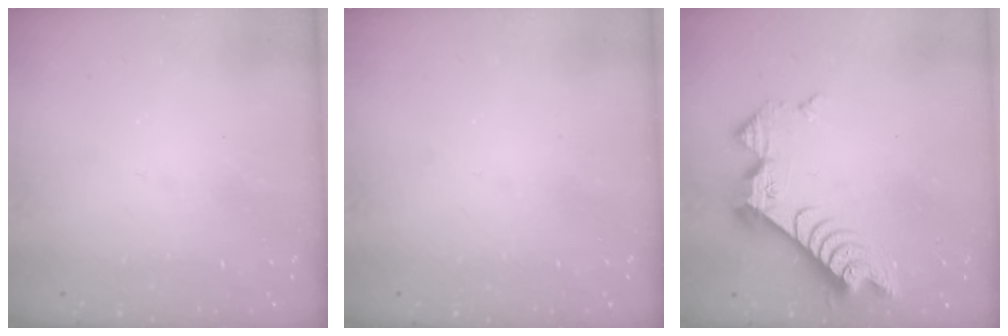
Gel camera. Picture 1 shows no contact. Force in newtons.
{"total": 0.0}
{"total": 10.4, "press": 10.4, "slide": 1.1}